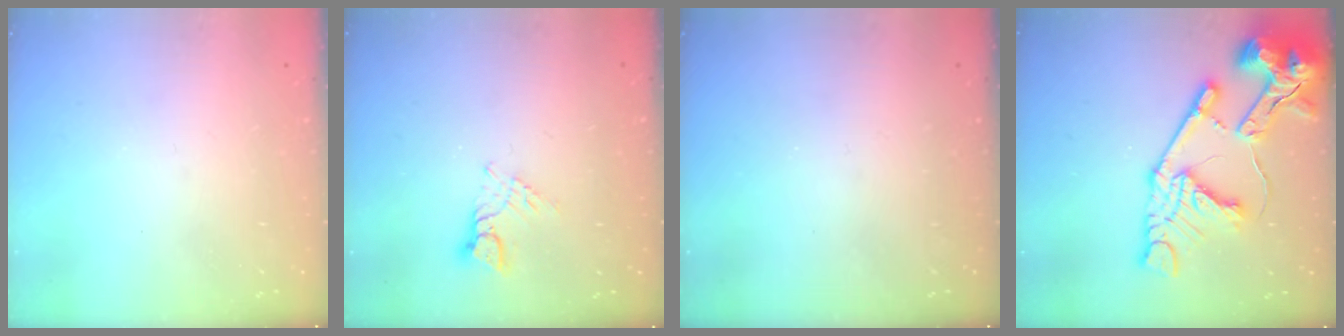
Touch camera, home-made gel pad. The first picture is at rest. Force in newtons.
{"total": 4.8, "press": 4.8, "slide": 0.2}
{"total": 0.0}
{"total": 21.7, "press": 21.5, "slide": 2.5}